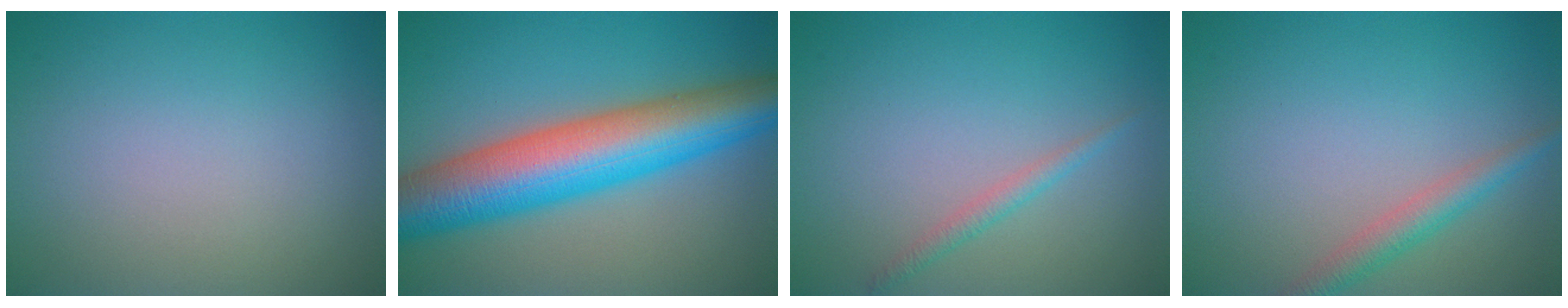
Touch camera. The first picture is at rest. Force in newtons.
{"total": 11.5, "press": 11.5, "slide": 0.3}
{"total": 1.3, "press": 1.3, "slide": 0.1}
{"total": 2.5, "press": 2.5, "slide": 0.0}